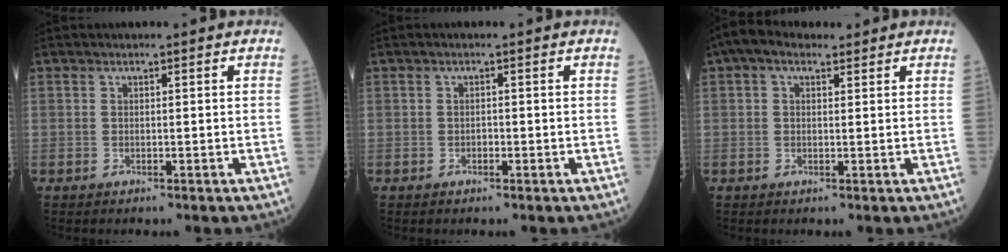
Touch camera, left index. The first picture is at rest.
{"total": 0.6, "force": [-0.2, 0.3, 0.4], "torque": [-0.006, 0.002, -0.006]}
{"total": 3.9, "force": [2.3, 2.1, 2.3], "torque": [-0.055, 0.035, 0.042]}